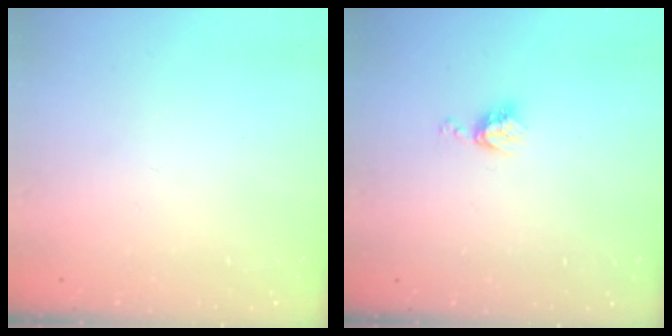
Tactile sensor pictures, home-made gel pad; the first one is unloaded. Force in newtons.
{"total": 4.5, "press": 4.4, "slide": 0.7}